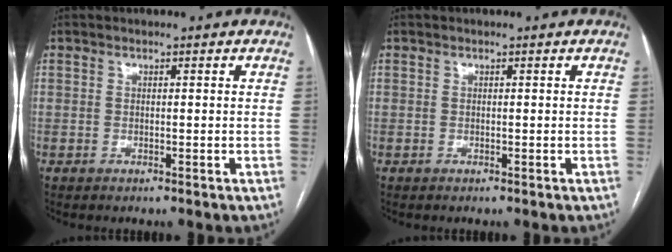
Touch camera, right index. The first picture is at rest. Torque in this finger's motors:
{"motor_torque": [0.00, 0.00, 0.00, 0.00]}